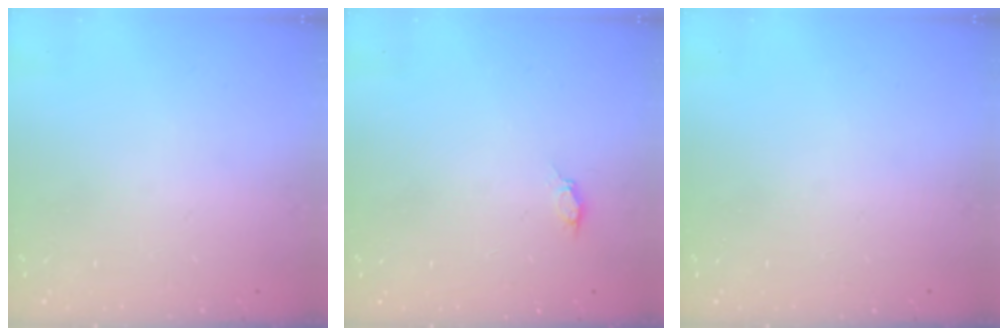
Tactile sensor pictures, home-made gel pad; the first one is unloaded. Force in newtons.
{"total": 3.0, "press": 2.8, "slide": 1.2}
{"total": 0.0}